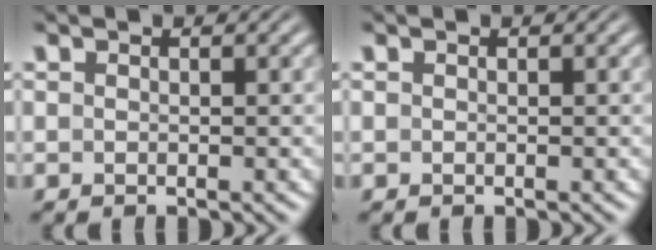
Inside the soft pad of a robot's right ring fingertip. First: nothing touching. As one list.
[{"total": 0.0}]